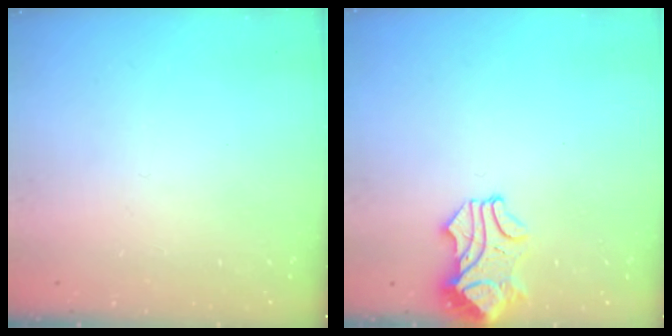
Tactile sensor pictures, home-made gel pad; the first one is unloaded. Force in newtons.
{"total": 0.9, "press": 0.7, "slide": 0.7}